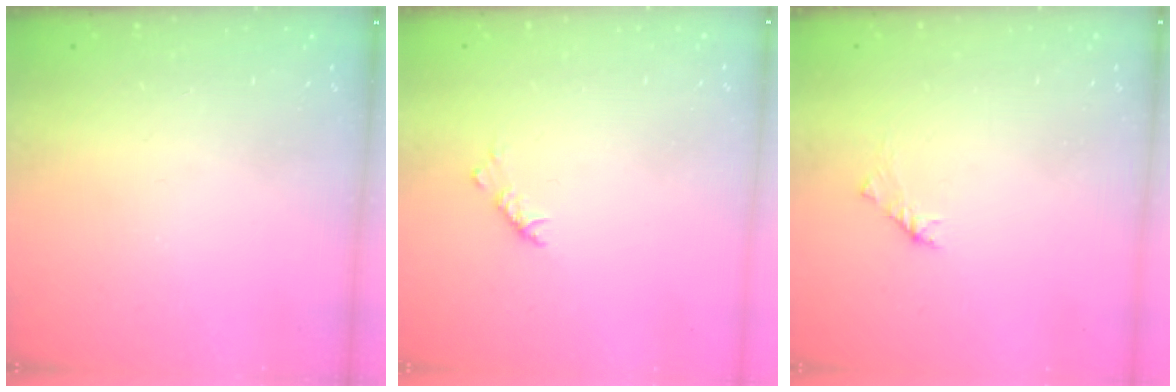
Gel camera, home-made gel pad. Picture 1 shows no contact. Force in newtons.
{"total": 3.8, "press": 3.7, "slide": 0.8}
{"total": 2.0, "press": 1.9, "slide": 0.6}